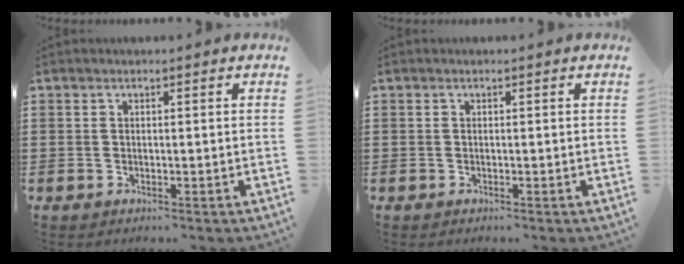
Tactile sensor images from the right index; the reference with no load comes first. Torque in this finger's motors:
{"motor_torque": [0.59, 0.72, 0.02, 0.01]}